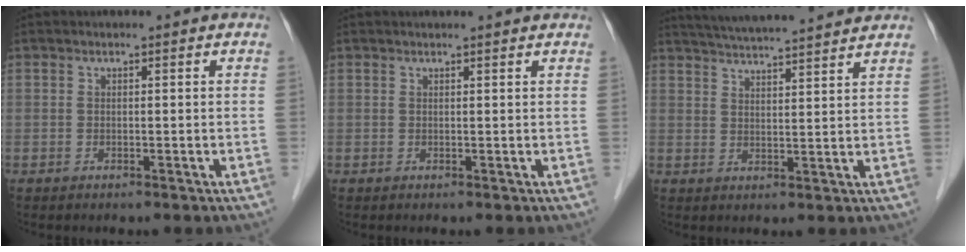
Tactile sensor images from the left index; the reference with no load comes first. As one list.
[{"total": 3.0, "force": [2.9, -0.1, 0.9], "torque": [-0.014, 0.014, 0.030]}, {"total": 14.4, "force": [13.2, 0.2, 5.7], "torque": [-0.103, 0.025, 0.188]}]